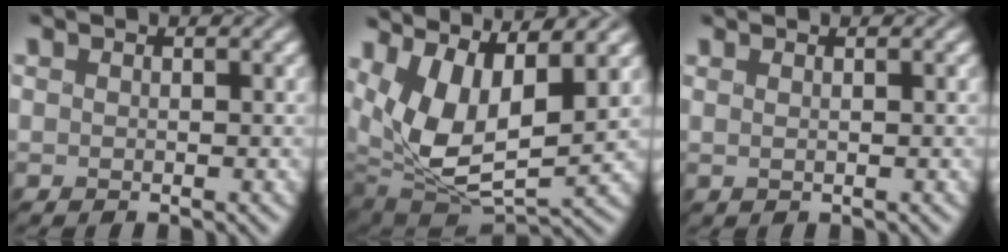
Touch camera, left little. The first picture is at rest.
{"total": 9.7, "force": [3.1, 5.2, 7.6], "torque": [-0.153, -0.010, 0.059]}
{"total": 0.9, "force": [0.4, 0.4, 0.7], "torque": [0.001, 0.002, -0.004]}